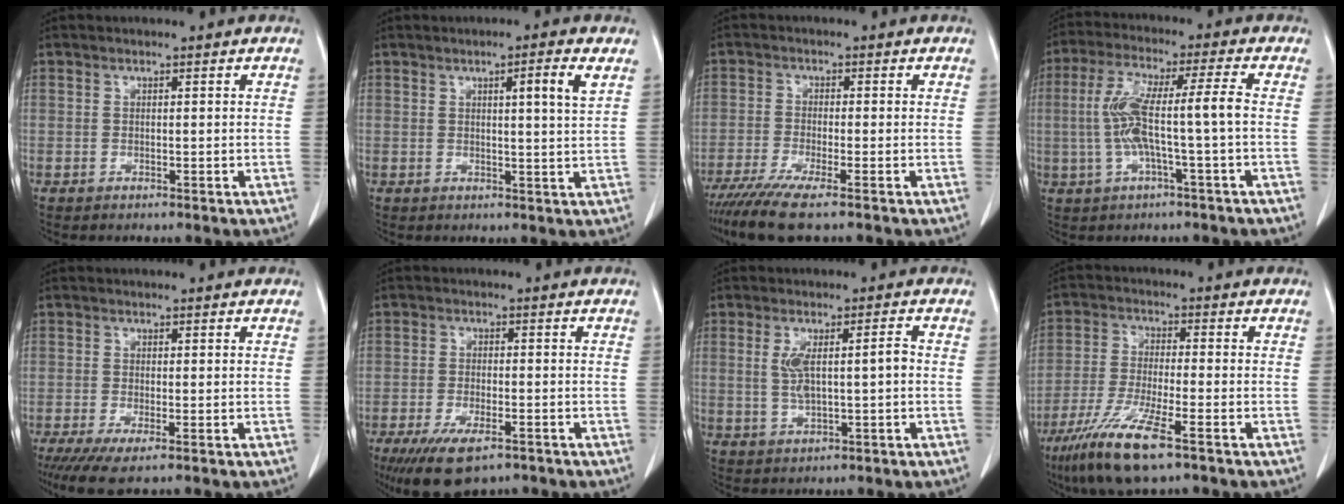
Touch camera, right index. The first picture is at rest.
{"total": 4.2, "force": [1.8, -0.5, 3.7], "torque": [-0.057, -0.005, 0.025]}
{"total": 7.1, "force": [-5.3, -0.1, 4.8], "torque": [-0.082, -0.020, -0.094]}
{"total": 9.5, "force": [-1.1, 0.0, 9.5], "torque": [-0.193, 0.025, -0.021]}
{"total": 4.2, "force": [-2.5, 0.6, 3.4], "torque": [-0.057, -0.013, -0.043]}
{"total": 9.3, "force": [-6.2, 3.0, 6.3], "torque": [-0.109, -0.016, -0.099]}
{"total": 5.6, "force": [0.1, 1.2, 5.5], "torque": [-0.107, 0.012, 0.007]}
{"total": 10.9, "force": [-6.6, 0.9, 8.6], "torque": [-0.176, -0.028, -0.122]}